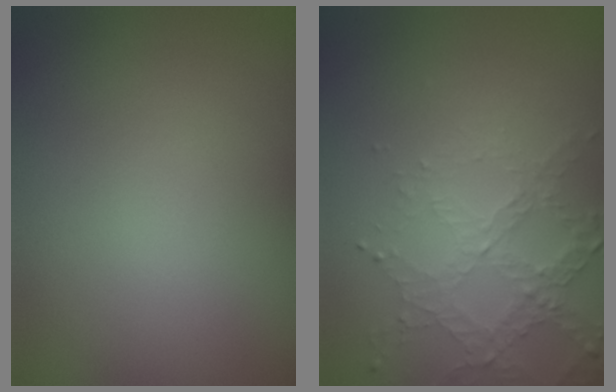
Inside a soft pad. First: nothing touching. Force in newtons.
{"total": 3.2, "press": 3.0, "slide": 1.2}